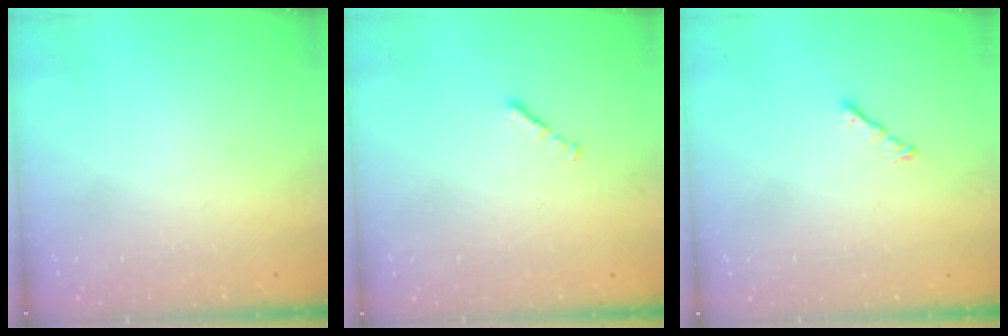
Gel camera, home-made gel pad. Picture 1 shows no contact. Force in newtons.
{"total": 0.8, "press": 0.7, "slide": 0.4}
{"total": 2.3, "press": 2.2, "slide": 0.7}